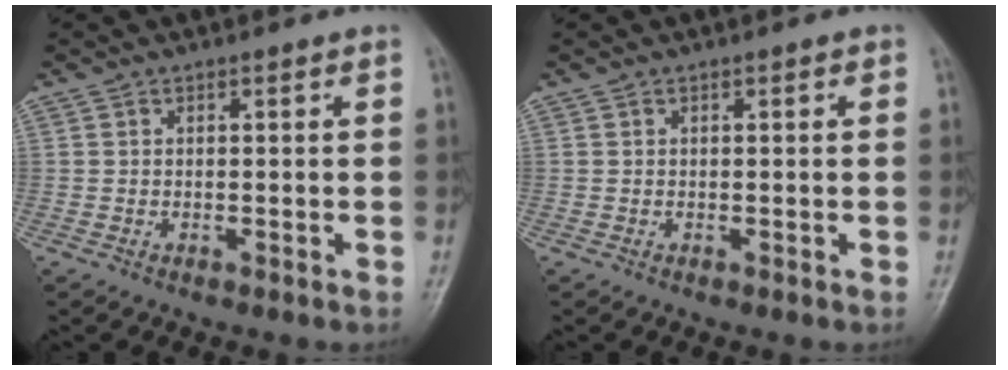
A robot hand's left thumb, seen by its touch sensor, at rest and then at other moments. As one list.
[{"total": 0.0}]